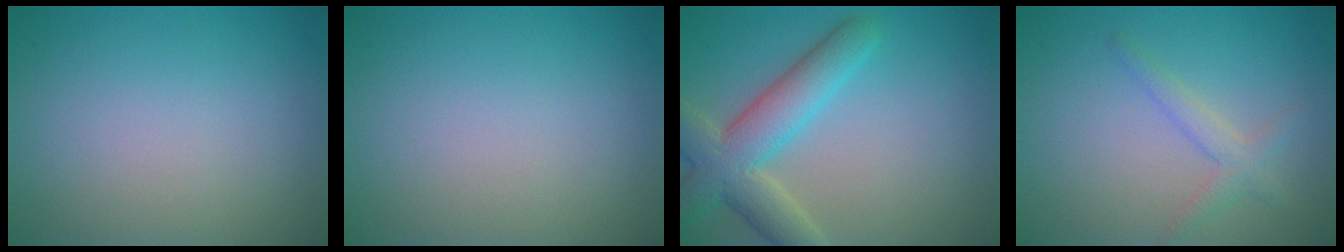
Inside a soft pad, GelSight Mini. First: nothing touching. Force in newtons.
{"total": 0.0}
{"total": 6.3, "press": 6.3, "slide": 0.5}
{"total": 2.0, "press": 2.0, "slide": 0.2}